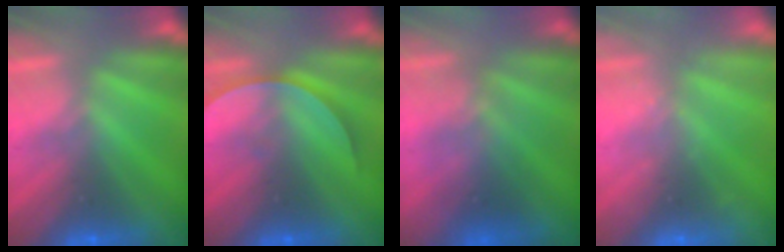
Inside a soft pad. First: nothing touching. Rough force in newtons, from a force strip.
{"total": 2.7}
{"total": 1.5}
{"total": 2.2}